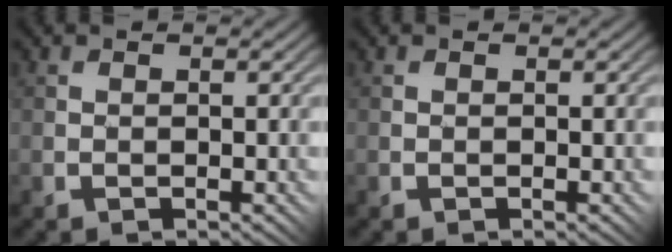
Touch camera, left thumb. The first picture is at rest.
{"total": 0.0}